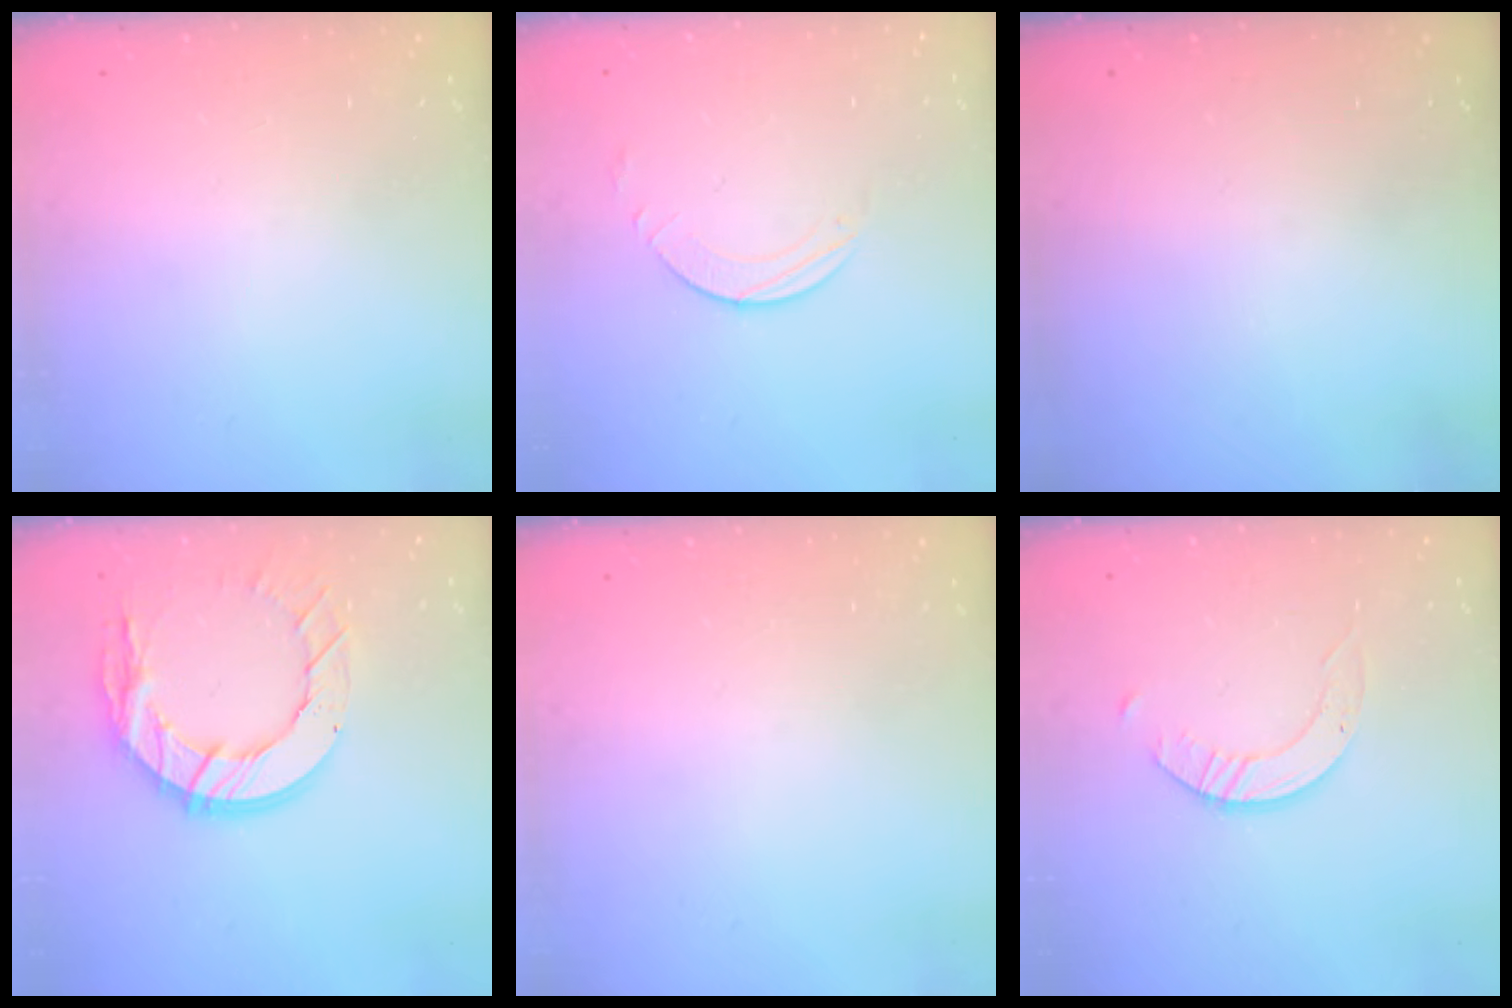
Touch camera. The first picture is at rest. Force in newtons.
{"total": 3.2, "press": 3.2, "slide": 0.3}
{"total": 0.0}
{"total": 14.3, "press": 14.2, "slide": 1.4}
{"total": 0.0}
{"total": 2.9, "press": 2.9, "slide": 0.3}